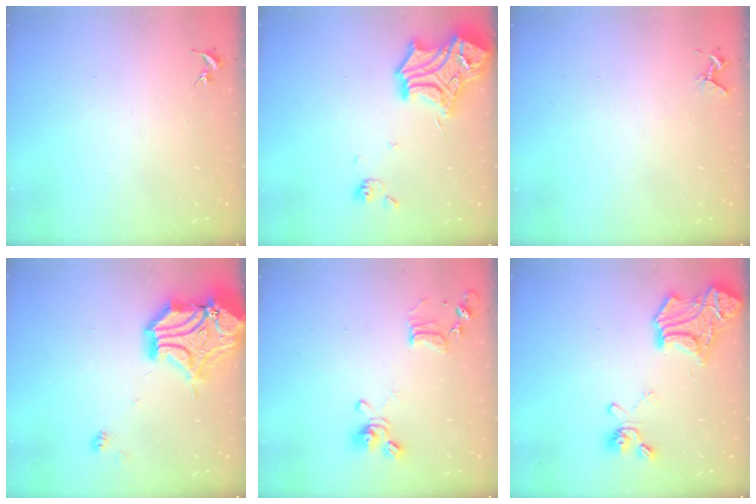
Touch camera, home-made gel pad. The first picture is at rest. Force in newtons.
{"total": 19.1, "press": 19.0, "slide": 1.6}
{"total": 4.2, "press": 4.2, "slide": 0.4}
{"total": 20.7, "press": 20.5, "slide": 3.1}
{"total": 11.9, "press": 11.8, "slide": 1.3}
{"total": 19.7, "press": 19.6, "slide": 1.9}